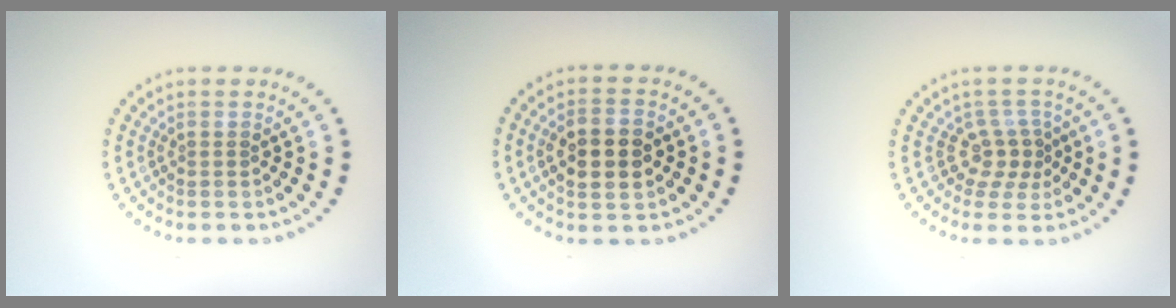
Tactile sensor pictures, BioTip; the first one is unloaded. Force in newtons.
{"total": 4.0, "press": 4.0, "slide": 0.4}
{"total": 2.5, "press": 1.7, "slide": 1.8}